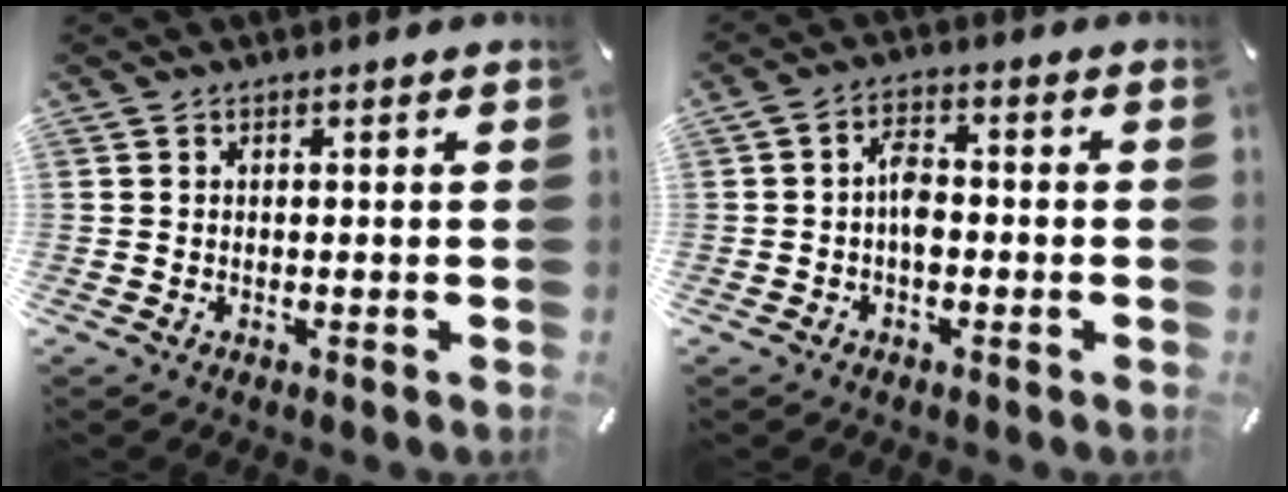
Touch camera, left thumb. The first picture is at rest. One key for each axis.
{"total": 5.0, "fx": -1.1, "fy": 2.9, "fz": 3.9, "tx": -0.077, "ty": 0.010, "tz": -0.020}